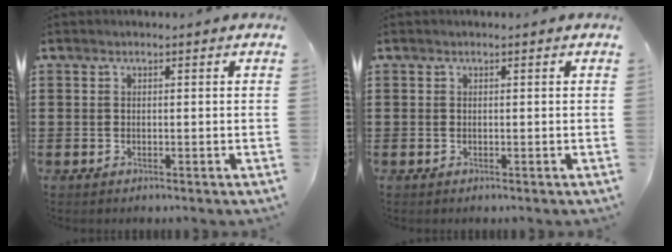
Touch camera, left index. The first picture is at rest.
{"total": 0.0}